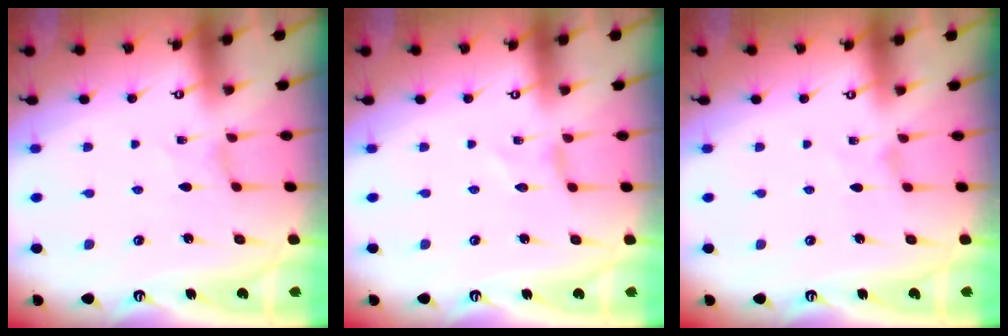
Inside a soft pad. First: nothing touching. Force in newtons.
{"total": 0.0}
{"total": 0.0}